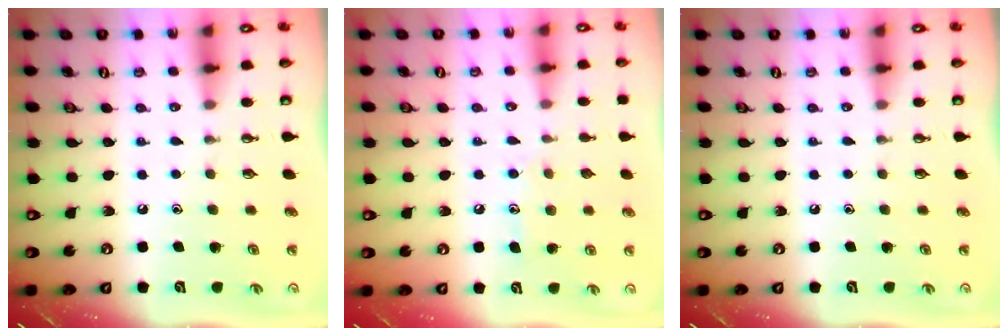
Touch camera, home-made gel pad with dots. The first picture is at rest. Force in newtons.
{"total": 7.8, "press": 7.8, "slide": 0.5}
{"total": 0.0}